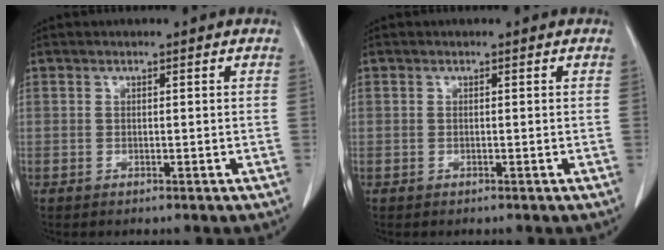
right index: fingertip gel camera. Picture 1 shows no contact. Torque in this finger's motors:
{"motor_torque": [0.01, 0.28, -0.03, 0.00]}